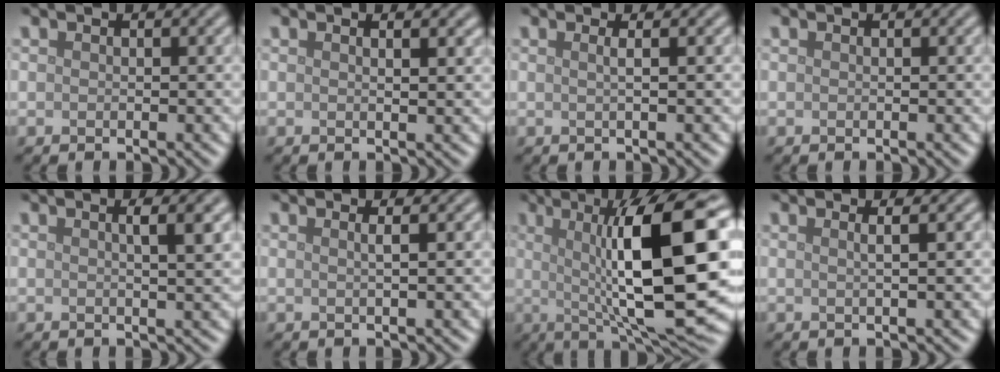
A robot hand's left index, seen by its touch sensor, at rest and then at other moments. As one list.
[{"total": 1.4, "force": [0.9, 0.5, 0.9], "torque": [-0.007, 0.003, 0.007]}, {"total": 1.6, "force": [0.5, 0.7, 1.4], "torque": [-0.013, -0.001, -0.012]}, {"total": 0.0}, {"total": 3.2, "force": [0.8, 0.9, 2.9], "torque": [-0.025, 0.011, 0.006]}, {"total": 1.4, "force": [0.4, 0.5, 1.2], "torque": [-0.012, 0.000, -0.008]}, {"total": 14.2, "force": [0.9, 3.2, 13.8], "torque": [-0.184, 0.007, 0.013]}, {"total": 1.8, "force": [0.7, 0.8, 1.5], "torque": [-0.009, 0.001, -0.014]}]